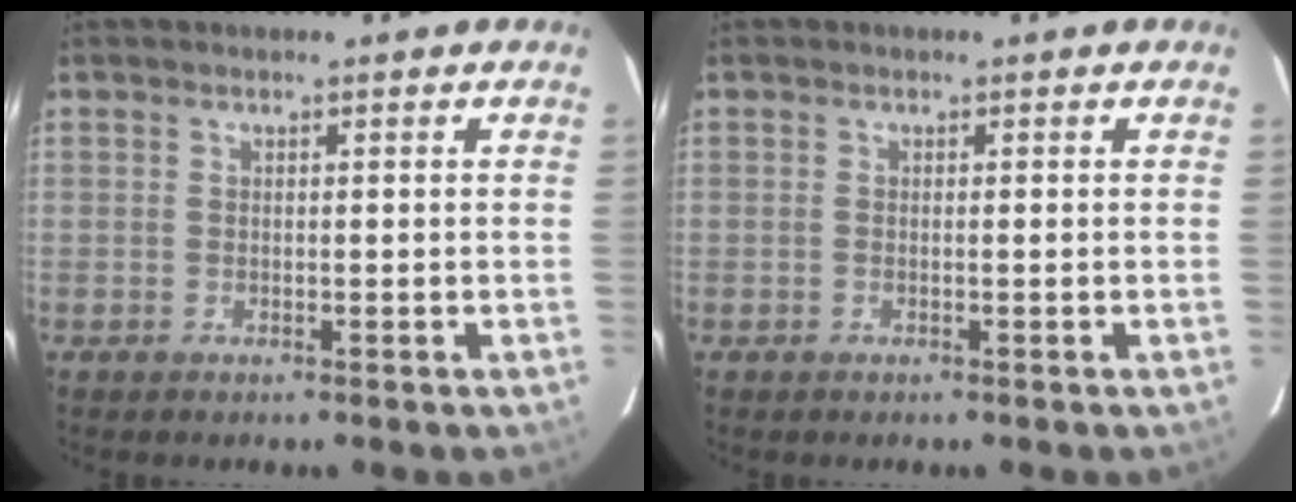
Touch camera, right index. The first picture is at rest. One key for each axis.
{"total": 0.0}